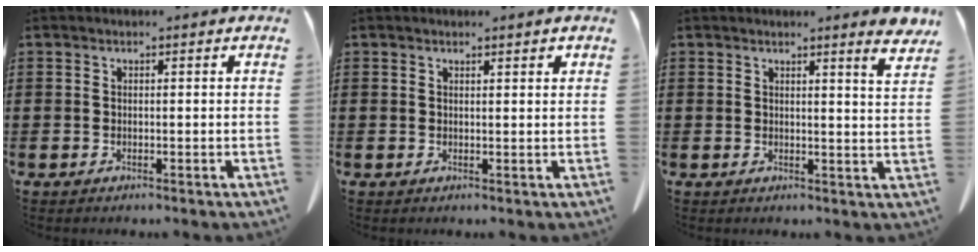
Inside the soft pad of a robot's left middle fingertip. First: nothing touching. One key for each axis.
{"total": 1.1, "fx": 1.0, "fy": 0.0, "fz": 0.4, "tx": -0.009, "ty": 0.000, "tz": 0.019}
{"total": 3.6, "fx": 3.3, "fy": -0.7, "fz": 1.2, "tx": -0.025, "ty": -0.019, "tz": 0.058}